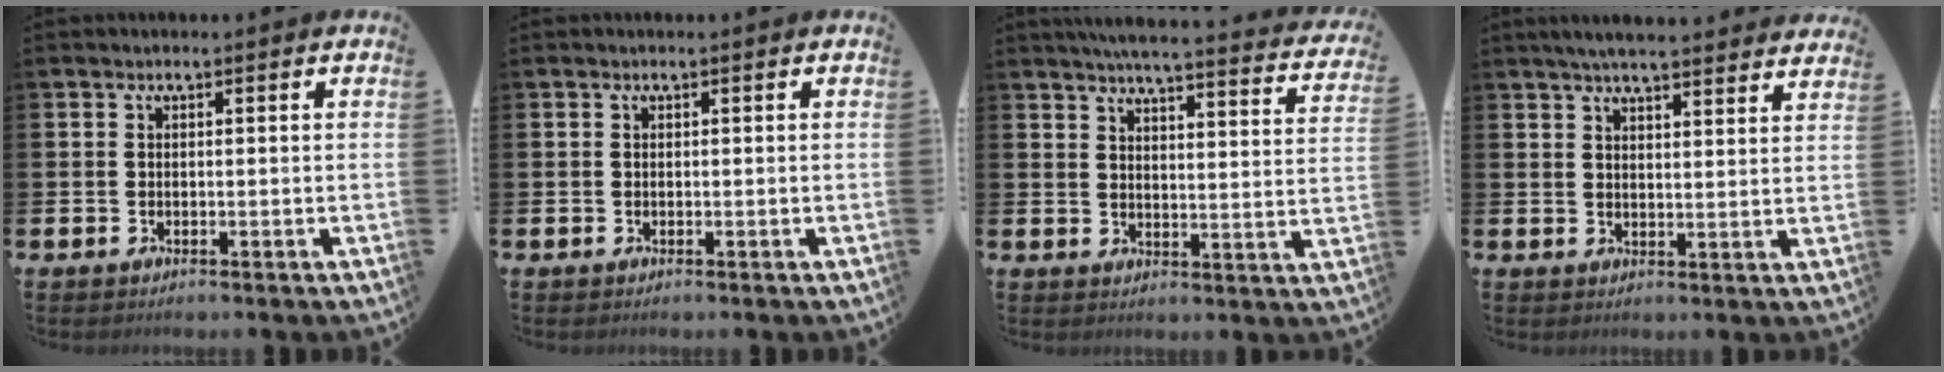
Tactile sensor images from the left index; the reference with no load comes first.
{"total": 0.0}
{"total": 5.1, "force": [4.9, 0.1, 1.4], "torque": [-0.038, -0.041, 0.081]}
{"total": 5.0, "force": [4.8, 0.2, 1.3], "torque": [-0.034, -0.020, 0.085]}